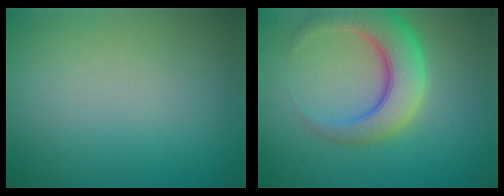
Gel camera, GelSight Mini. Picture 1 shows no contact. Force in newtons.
{"total": 6.1, "press": 6.1, "slide": 0.5}